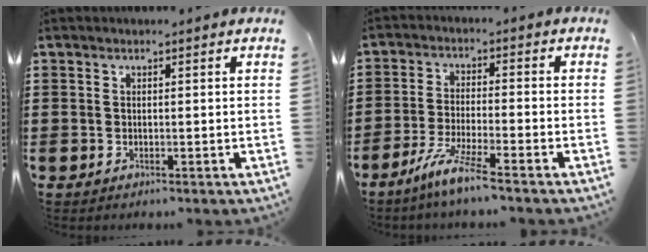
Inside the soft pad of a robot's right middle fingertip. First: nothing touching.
{"total": 6.3, "force": [-5.0, -0.3, 3.8], "torque": [-0.081, -0.015, -0.093]}